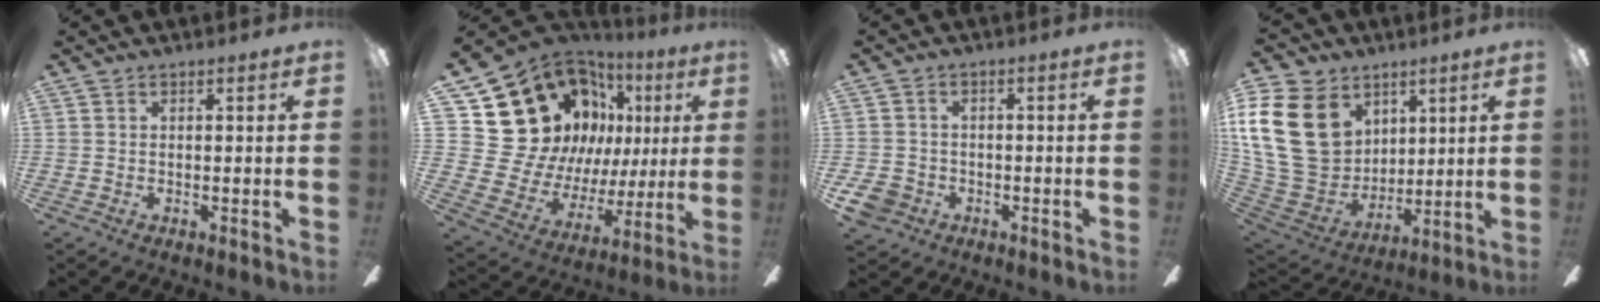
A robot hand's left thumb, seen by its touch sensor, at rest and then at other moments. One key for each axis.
{"total": 22.5, "fx": 11.4, "fy": 16.9, "fz": 9.4, "tx": -0.197, "ty": -0.095, "tz": 0.244}
{"total": 5.5, "fx": -2.8, "fy": 4.2, "fz": 2.2, "tx": -0.058, "ty": 0.015, "tz": -0.055}
{"total": 23.4, "fx": 7.2, "fy": 18.1, "fz": 13.0, "tx": -0.295, "ty": -0.019, "tz": 0.140}